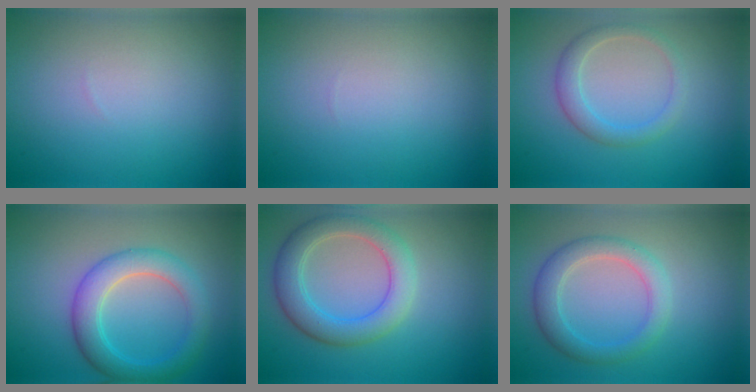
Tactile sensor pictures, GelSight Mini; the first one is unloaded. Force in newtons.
{"total": 0.0}
{"total": 2.4, "press": 2.4, "slide": 0.0}
{"total": 4.7, "press": 4.7, "slide": 0.4}
{"total": 4.9, "press": 4.9, "slide": 0.3}
{"total": 3.4, "press": 3.4, "slide": 0.1}